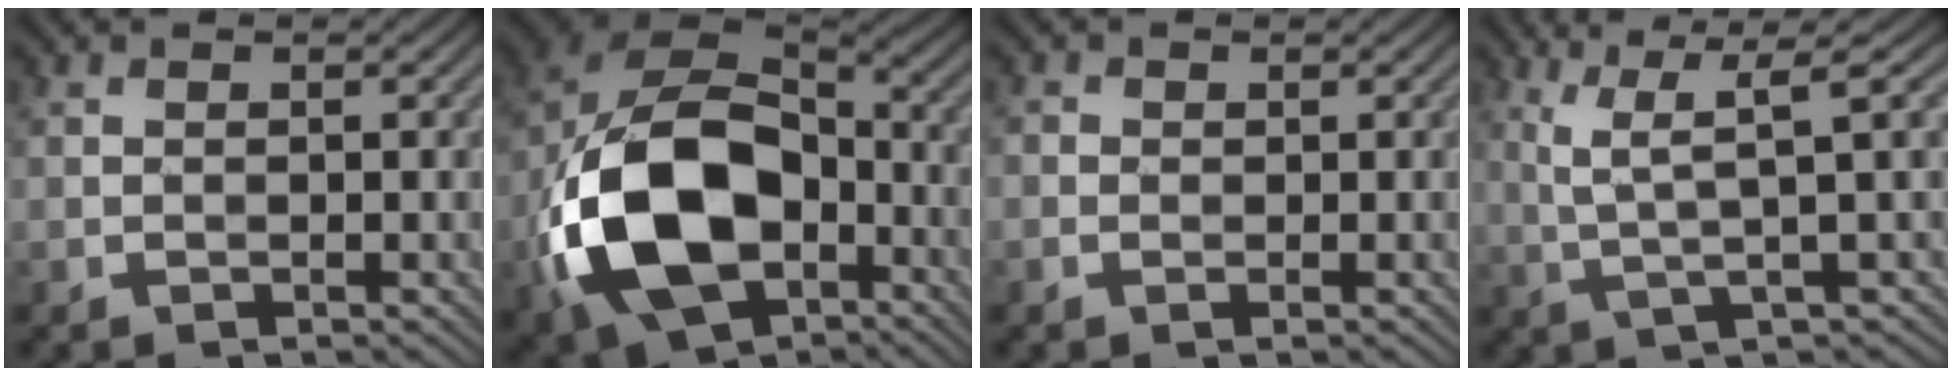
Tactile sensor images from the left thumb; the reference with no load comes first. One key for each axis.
{"total": 18.1, "fx": -5.5, "fy": 11.9, "fz": 12.5, "tx": -0.286, "ty": -0.031, "tz": -0.104}
{"total": 0.9, "fx": 0.1, "fy": 0.7, "fz": 0.5, "tx": -0.013, "ty": 0.001, "tz": 0.000}
{"total": 6.3, "fx": 2.0, "fy": 0.6, "fz": 5.9, "tx": -0.126, "ty": 0.018, "tz": 0.045}